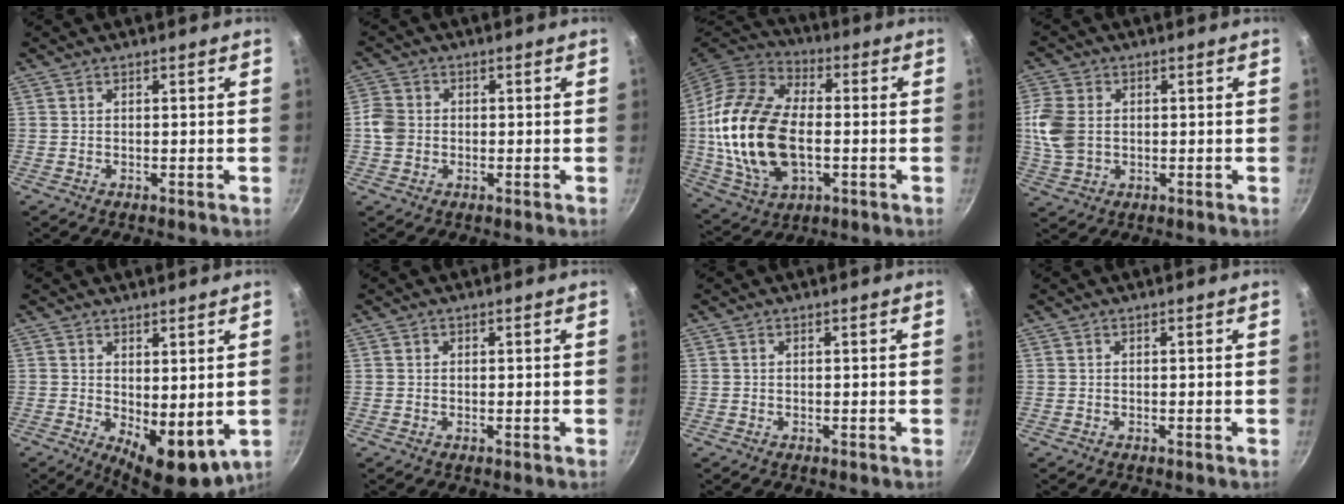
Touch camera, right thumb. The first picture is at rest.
{"total": 4.6, "force": [-0.5, 4.0, 2.1], "torque": [-0.027, 0.011, -0.016]}
{"total": 23.2, "force": [-1.5, 14.1, 18.4], "torque": [-0.352, 0.020, -0.027]}
{"total": 8.5, "force": [0.6, 6.4, 5.6], "torque": [-0.111, 0.003, 0.013]}
{"total": 8.7, "force": [0.5, 4.1, 7.6], "torque": [-0.087, -0.020, 0.020]}
{"total": 0.5, "force": [0.2, 0.5, 0.1], "torque": [0.002, 0.001, 0.001]}
{"total": 0.0}
{"total": 0.0}